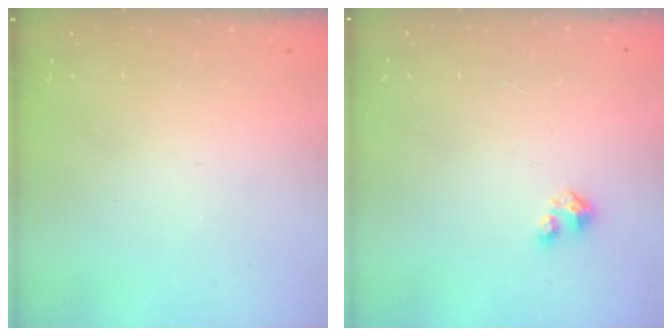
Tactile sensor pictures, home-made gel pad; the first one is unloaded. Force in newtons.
{"total": 1.6, "press": 1.6, "slide": 0.2}